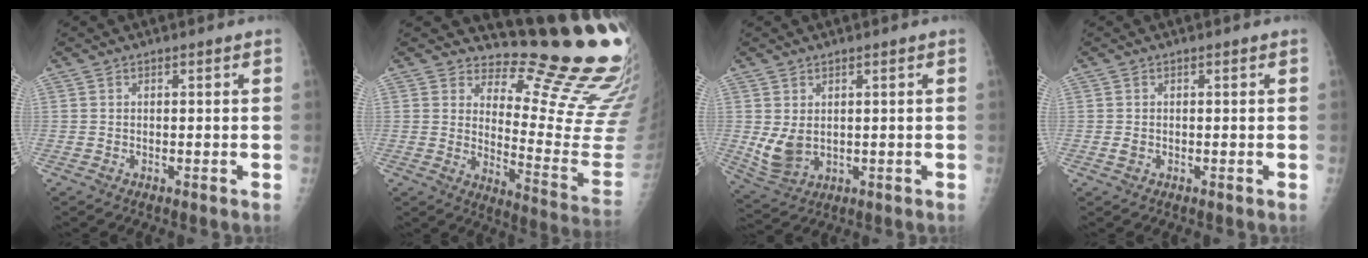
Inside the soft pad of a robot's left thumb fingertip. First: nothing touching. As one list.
[{"total": 18.3, "force": [16.1, 3.0, 8.2], "torque": [-0.070, -0.199, 0.200]}, {"total": 5.7, "force": [0.8, 3.9, 4.1], "torque": [-0.073, -0.016, 0.033]}, {"total": 0.9, "force": [-0.1, 0.7, 0.5], "torque": [-0.009, -0.001, 0.001]}]